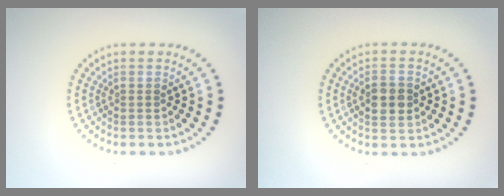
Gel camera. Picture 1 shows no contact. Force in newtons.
{"total": 3.3, "press": 3.3, "slide": 0.3}